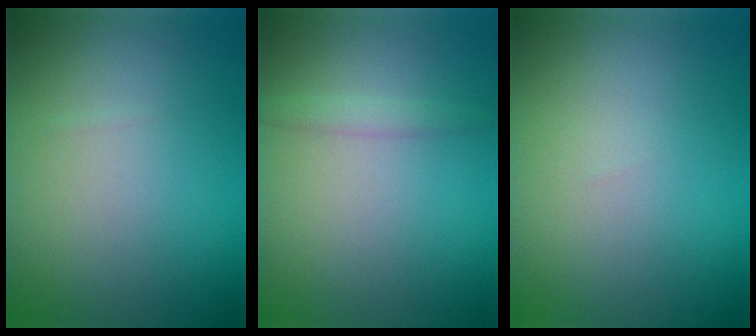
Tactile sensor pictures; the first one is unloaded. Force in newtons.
{"total": 1.3, "press": 1.3, "slide": 0.1}
{"total": 0.0}